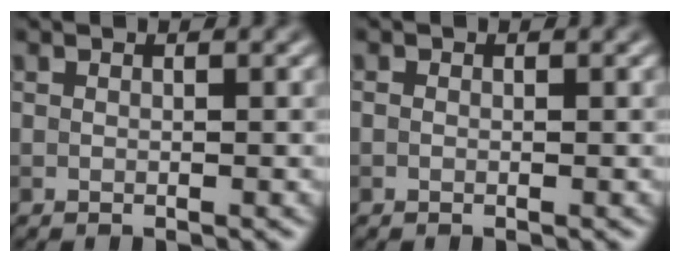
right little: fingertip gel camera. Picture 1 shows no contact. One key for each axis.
{"total": 0.0}